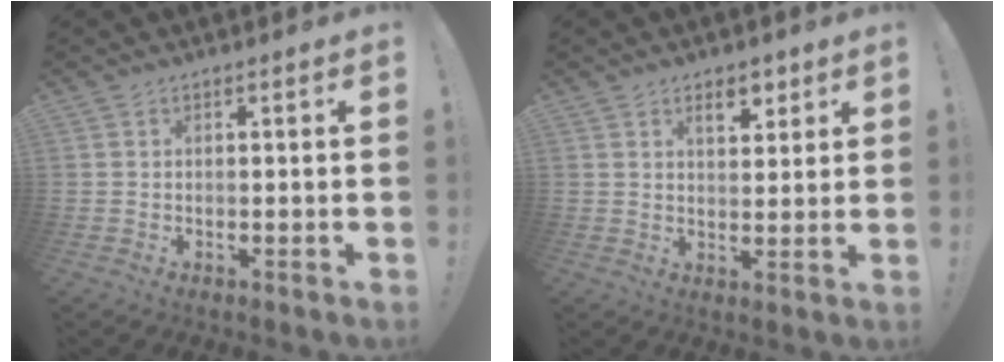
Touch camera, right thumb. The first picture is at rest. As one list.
[{"total": 5.9, "force": [3.5, 3.1, 3.6], "torque": [-0.040, -0.013, 0.058]}]